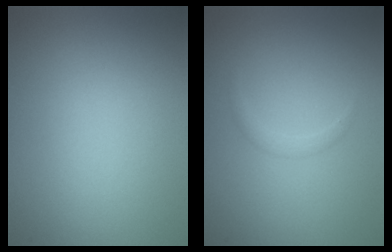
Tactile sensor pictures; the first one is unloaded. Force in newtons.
{"total": 0.8, "press": 0.8, "slide": 0.1}